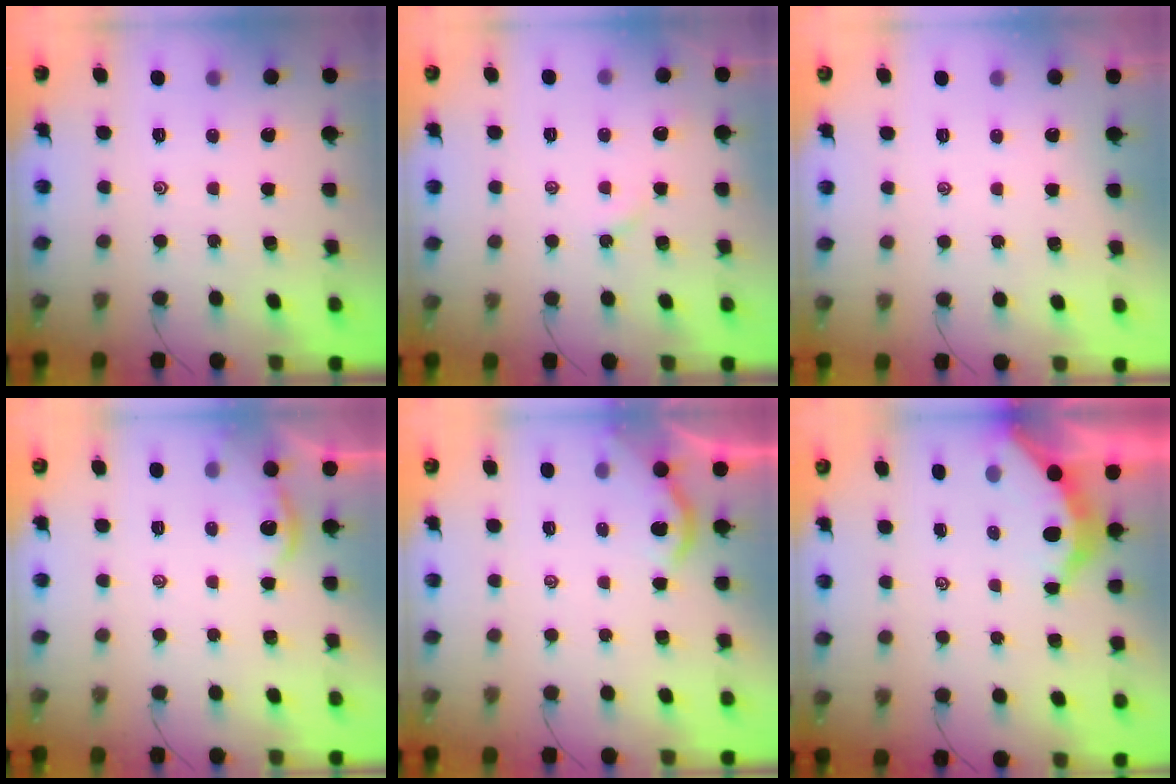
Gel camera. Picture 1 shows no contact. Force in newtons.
{"total": 4.6, "press": 4.5, "slide": 0.5}
{"total": 1.2, "press": 1.2, "slide": 0.3}
{"total": 2.0, "press": 2.0, "slide": 0.1}
{"total": 4.8, "press": 4.8, "slide": 0.3}
{"total": 3.7, "press": 3.7, "slide": 0.4}